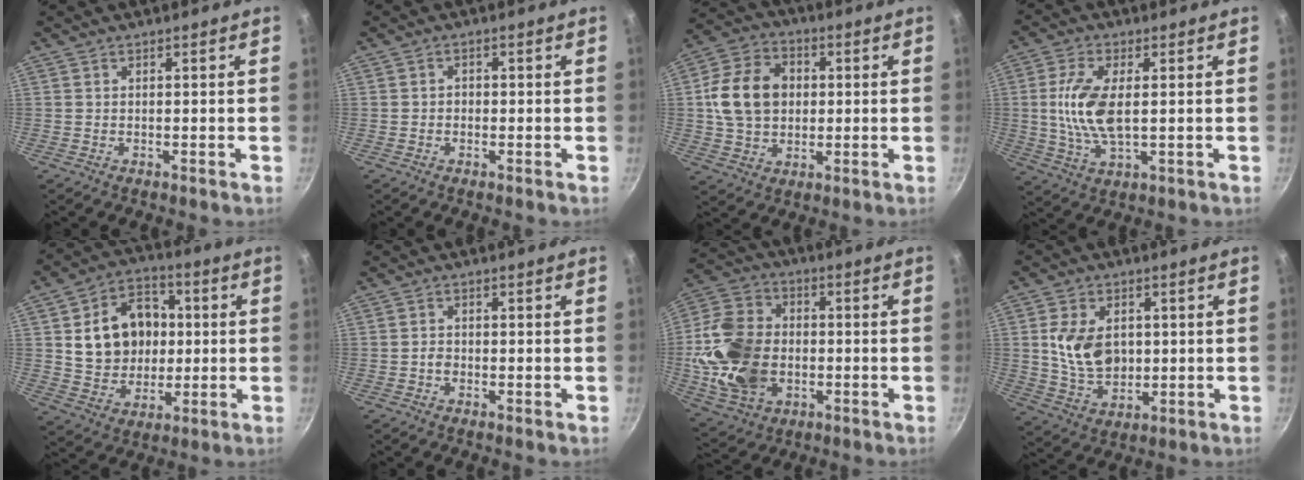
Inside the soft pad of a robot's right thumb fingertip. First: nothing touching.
{"total": 1.2, "force": [-0.4, 1.0, 0.5], "torque": [-0.005, 0.004, -0.009]}
{"total": 14.0, "force": [1.5, 10.9, 8.6], "torque": [-0.132, 0.012, 0.018]}
{"total": 10.4, "force": [0.8, 4.8, 9.2], "torque": [-0.188, -0.002, 0.015]}
{"total": 16.1, "force": [1.9, 12.9, 9.5], "torque": [-0.122, 0.016, 0.036]}
{"total": 1.4, "force": [-0.5, 1.0, 0.8], "torque": [-0.015, 0.005, -0.012]}
{"total": 19.0, "force": [-2.1, 14.0, 12.6], "torque": [-0.229, 0.021, -0.035]}
{"total": 11.2, "force": [1.3, 7.9, 7.8], "torque": [-0.123, -0.015, 0.030]}